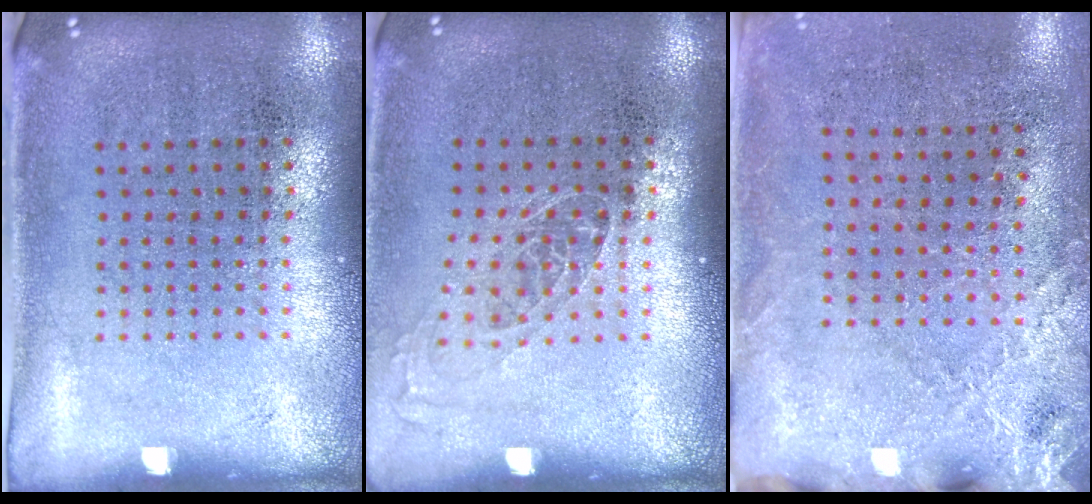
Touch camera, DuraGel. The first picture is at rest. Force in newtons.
{"total": 1.0, "press": 0.9, "slide": 0.5}
{"total": 2.6, "press": 2.3, "slide": 1.1}